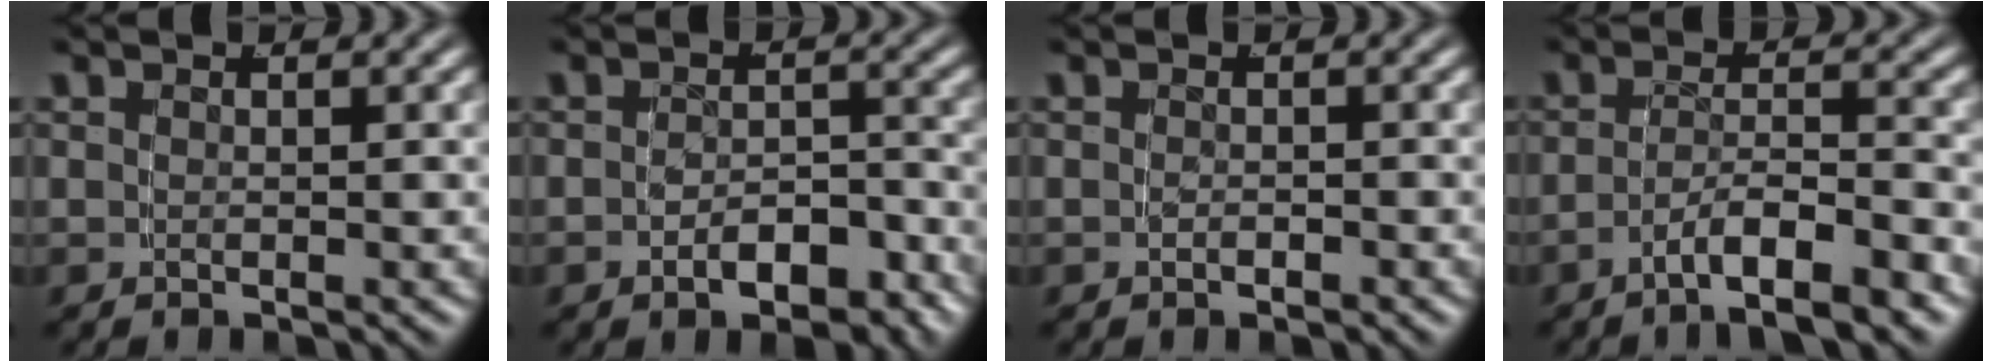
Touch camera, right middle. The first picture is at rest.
{"total": 4.3, "force": [-3.4, 1.7, 2.1], "torque": [-0.025, -0.006, -0.053]}
{"total": 0.9, "force": [-0.9, -0.2, 0.3], "torque": [-0.005, -0.001, -0.012]}
{"total": 5.3, "force": [-3.9, 1.1, 3.5], "torque": [-0.046, -0.008, -0.061]}